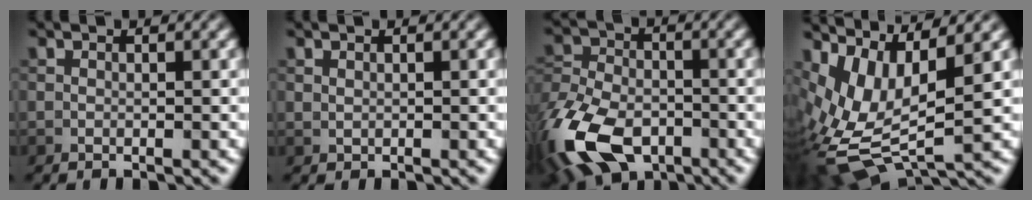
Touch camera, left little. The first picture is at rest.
{"total": 0.0}
{"total": 13.0, "force": [-7.3, 7.2, 7.9], "torque": [-0.186, -0.033, -0.147]}
{"total": 9.6, "force": [1.2, 4.6, 8.4], "torque": [-0.186, -0.017, 0.034]}